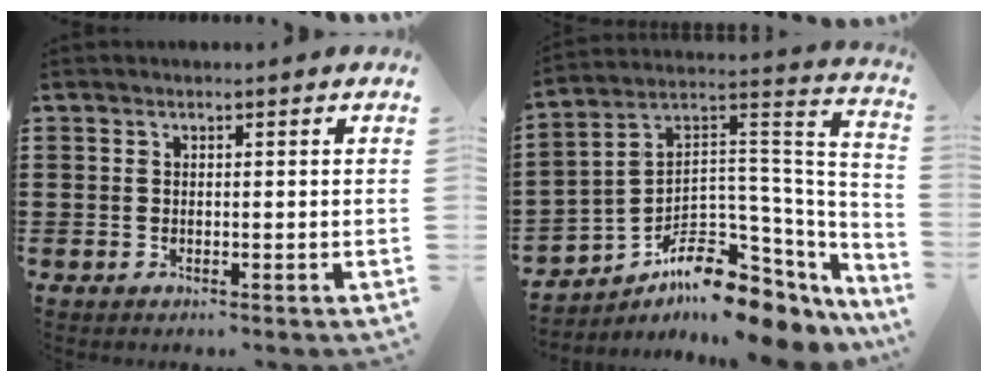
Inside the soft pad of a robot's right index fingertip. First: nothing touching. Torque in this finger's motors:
{"motor_torque": [0.34, -0.21, -0.10, -0.21]}